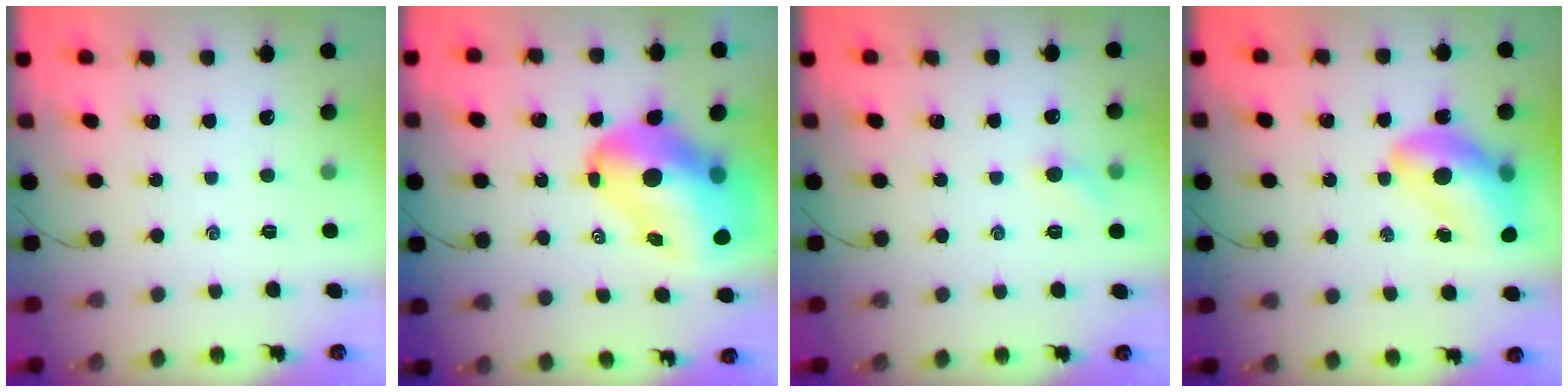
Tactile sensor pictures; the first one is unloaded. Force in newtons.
{"total": 18.4, "press": 17.6, "slide": 5.2}
{"total": 4.3, "press": 4.0, "slide": 1.4}
{"total": 14.3, "press": 13.7, "slide": 4.0}